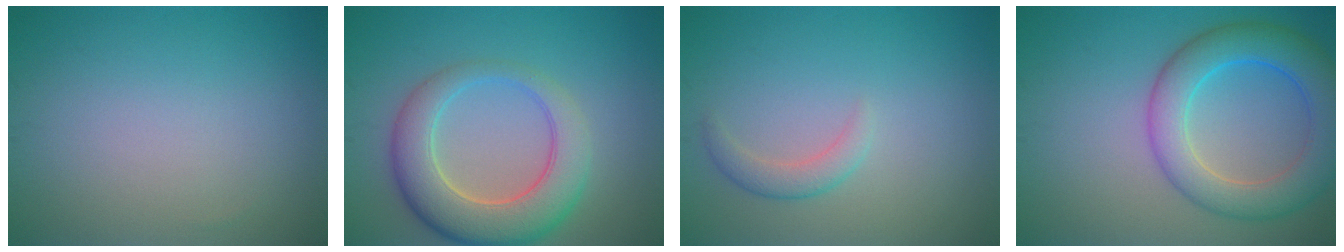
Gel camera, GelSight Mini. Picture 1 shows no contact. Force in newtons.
{"total": 7.4, "press": 7.3, "slide": 0.5}
{"total": 1.8, "press": 1.8, "slide": 0.1}
{"total": 7.0, "press": 7.0, "slide": 0.2}